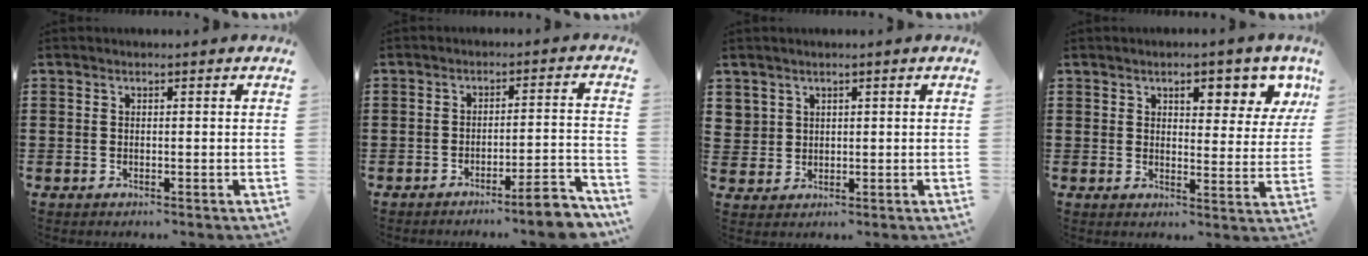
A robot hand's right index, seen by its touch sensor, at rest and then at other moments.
{"total": 5.6, "force": [-4.6, 0.0, 3.2], "torque": [-0.051, -0.012, -0.085]}
{"total": 2.3, "force": [1.5, 1.7, 0.2], "torque": [-0.012, 0.009, 0.029]}
{"total": 6.2, "force": [3.8, 2.6, 4.1], "torque": [-0.062, -0.006, 0.058]}